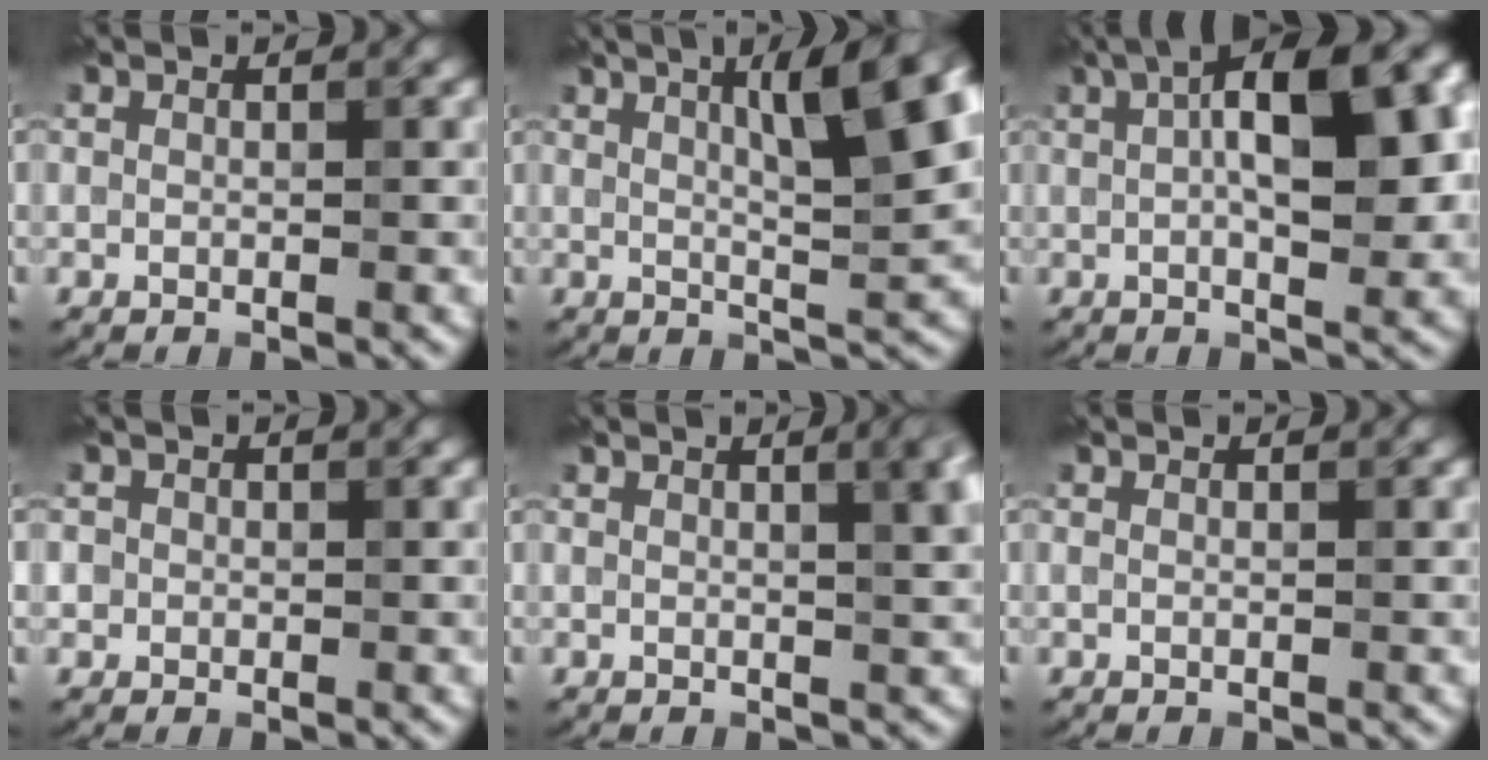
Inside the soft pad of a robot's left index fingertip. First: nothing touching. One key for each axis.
{"total": 9.6, "fx": 3.6, "fy": 2.4, "fz": 8.6, "tx": -0.107, "ty": 0.019, "tz": 0.053}
{"total": 11.8, "fx": 2.6, "fy": 4.5, "fz": 10.6, "tx": -0.141, "ty": 0.016, "tz": 0.036}
{"total": 1.2, "fx": 0.1, "fy": 1.1, "fz": 0.2, "tx": 0.006, "ty": -0.001, "tz": -0.003}
{"total": 5.3, "fx": 1.6, "fy": 2.2, "fz": 4.5, "tx": -0.025, "ty": 0.018, "tz": 0.012}
{"total": 0.0}